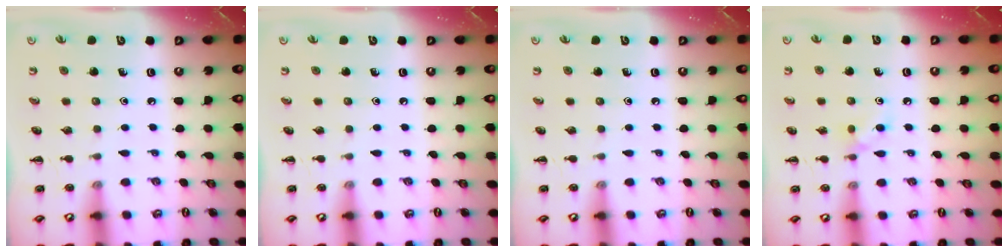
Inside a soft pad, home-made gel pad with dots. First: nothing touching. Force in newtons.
{"total": 0.0}
{"total": 0.0}
{"total": 4.6, "press": 4.3, "slide": 1.6}